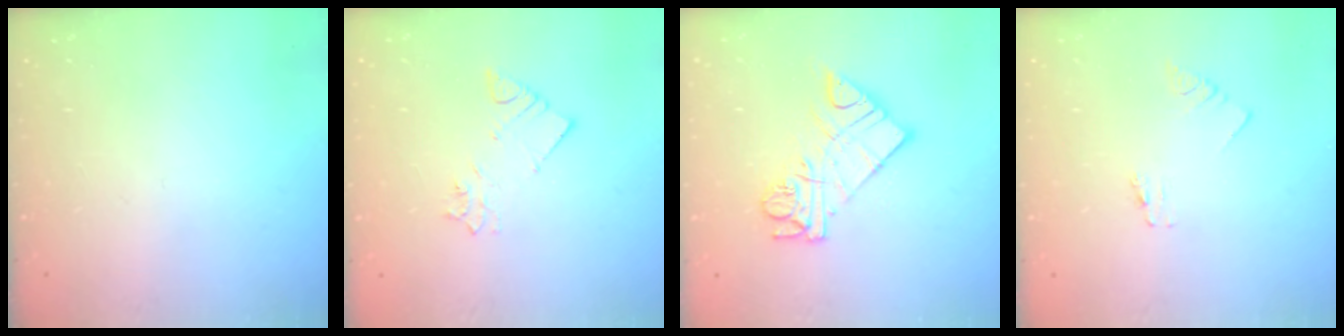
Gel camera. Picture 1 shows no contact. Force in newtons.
{"total": 2.2, "press": 2.2, "slide": 0.1}
{"total": 12.0, "press": 11.9, "slide": 1.0}
{"total": 0.0}